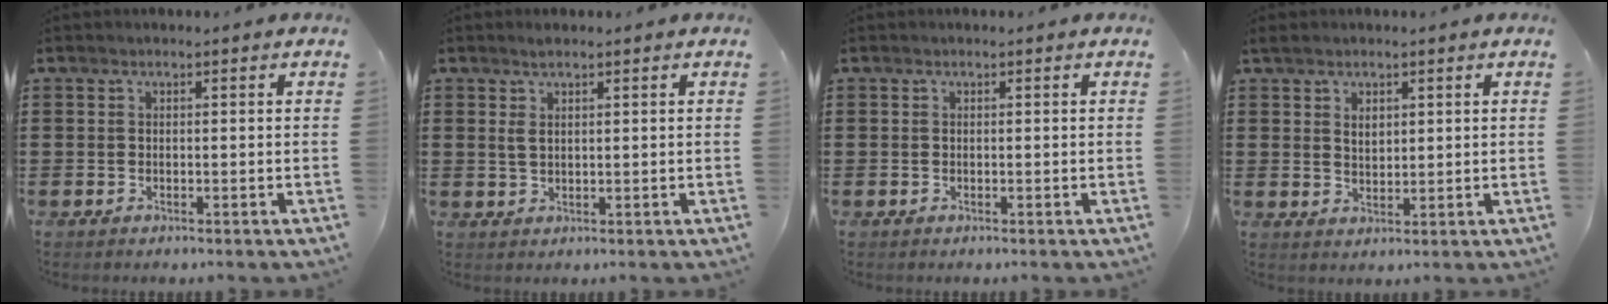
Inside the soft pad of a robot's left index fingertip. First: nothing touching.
{"total": 2.3, "force": [1.2, 0.9, 1.7], "torque": [-0.038, 0.005, 0.021]}
{"total": 0.0}
{"total": 2.5, "force": [1.5, 1.5, 1.4], "torque": [-0.024, 0.004, 0.025]}